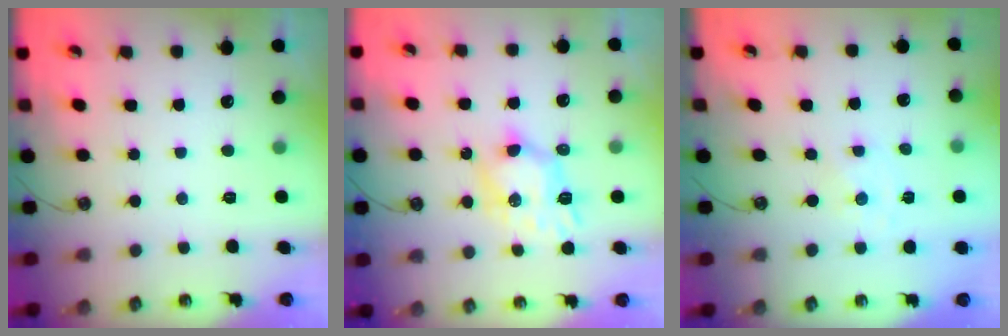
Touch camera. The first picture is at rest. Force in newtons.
{"total": 7.2, "press": 7.2, "slide": 0.1}
{"total": 0.0}